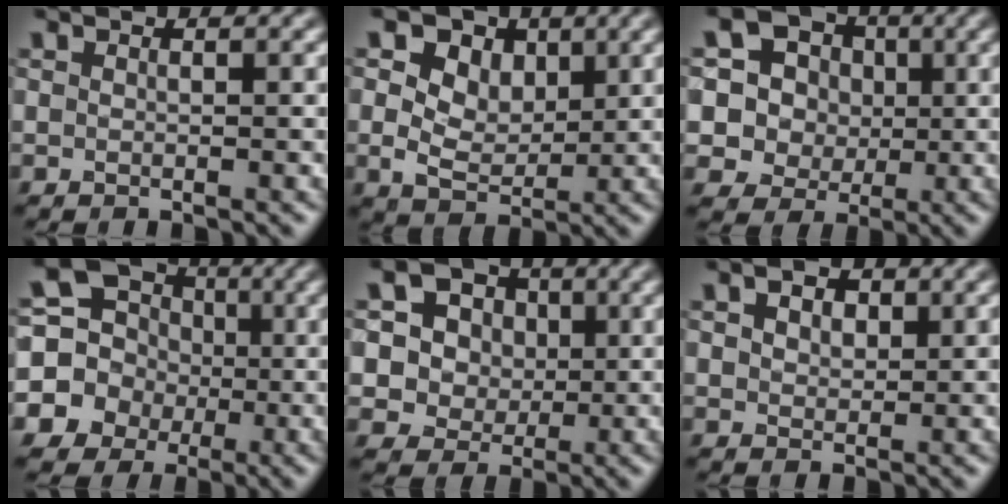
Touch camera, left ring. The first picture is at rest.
{"total": 8.2, "force": [3.4, 5.7, 4.9], "torque": [-0.089, 0.023, 0.028]}
{"total": 12.7, "force": [3.2, 11.3, 4.7], "torque": [-0.132, 0.047, 0.047]}
{"total": 12.7, "force": [-1.2, 12.1, 3.9], "torque": [-0.110, 0.003, -0.051]}
{"total": 7.7, "force": [2.4, 6.5, 3.3], "torque": [-0.064, 0.022, 0.025]}
{"total": 2.9, "force": [1.4, 1.9, 1.6], "torque": [-0.031, 0.006, 0.014]}